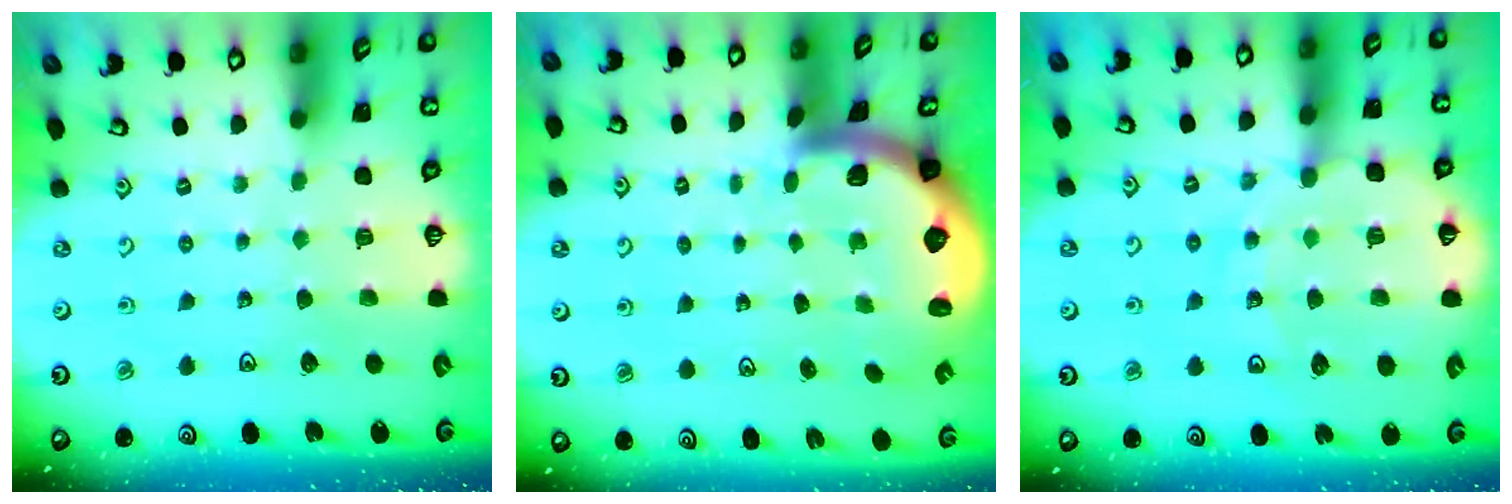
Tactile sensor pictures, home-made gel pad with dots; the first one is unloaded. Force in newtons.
{"total": 1.9, "press": 1.9, "slide": 0.2}
{"total": 11.7, "press": 11.2, "slide": 3.1}